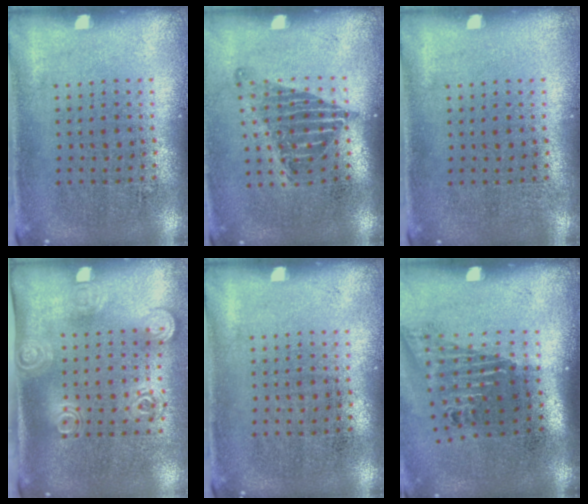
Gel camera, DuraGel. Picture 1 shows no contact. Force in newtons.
{"total": 1.3, "press": 1.1, "slide": 0.8}
{"total": 0.0}
{"total": 1.8, "press": 1.3, "slide": 1.2}
{"total": 0.0}
{"total": 1.6, "press": 1.2, "slide": 1.1}